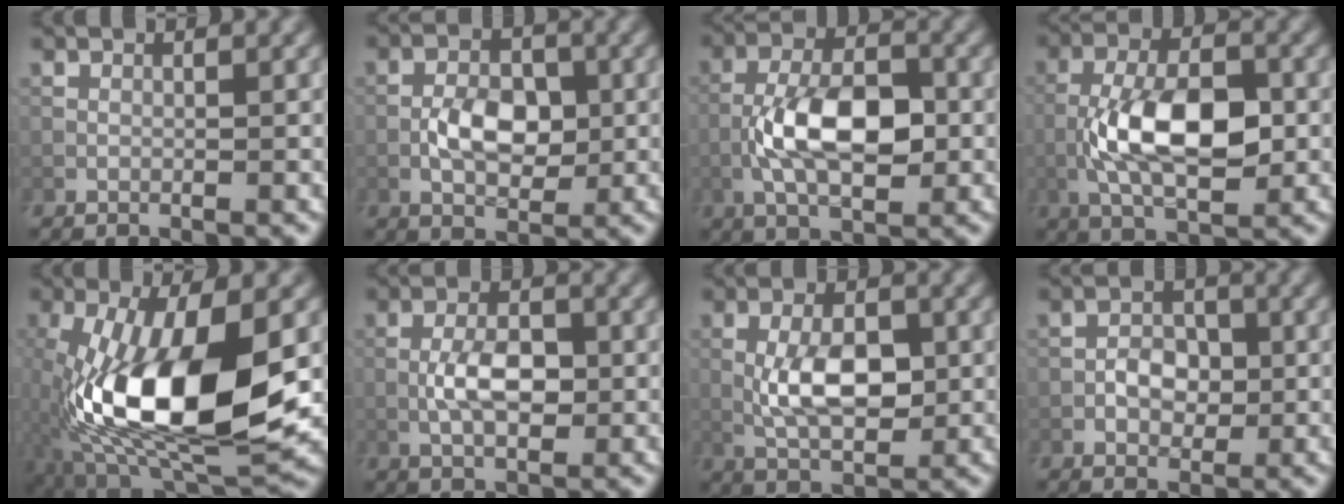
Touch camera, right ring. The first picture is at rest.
{"total": 4.2, "force": [-0.7, 2.5, 3.3], "torque": [-0.057, 0.002, -0.013]}
{"total": 7.2, "force": [-1.6, 3.4, 6.2], "torque": [-0.118, 0.005, -0.031]}
{"total": 8.2, "force": [-1.6, 3.7, 7.1], "torque": [-0.138, 0.004, -0.028]}
{"total": 15.1, "force": [-2.6, 6.6, 13.3], "torque": [-0.257, -0.020, -0.048]}
{"total": 3.9, "force": [-0.8, 1.9, 3.4], "torque": [-0.061, 0.003, -0.016]}
{"total": 5.2, "force": [-0.5, 2.5, 4.5], "torque": [-0.088, 0.002, -0.009]}
{"total": 2.7, "force": [-0.6, 1.9, 1.8], "torque": [-0.027, 0.002, -0.013]}